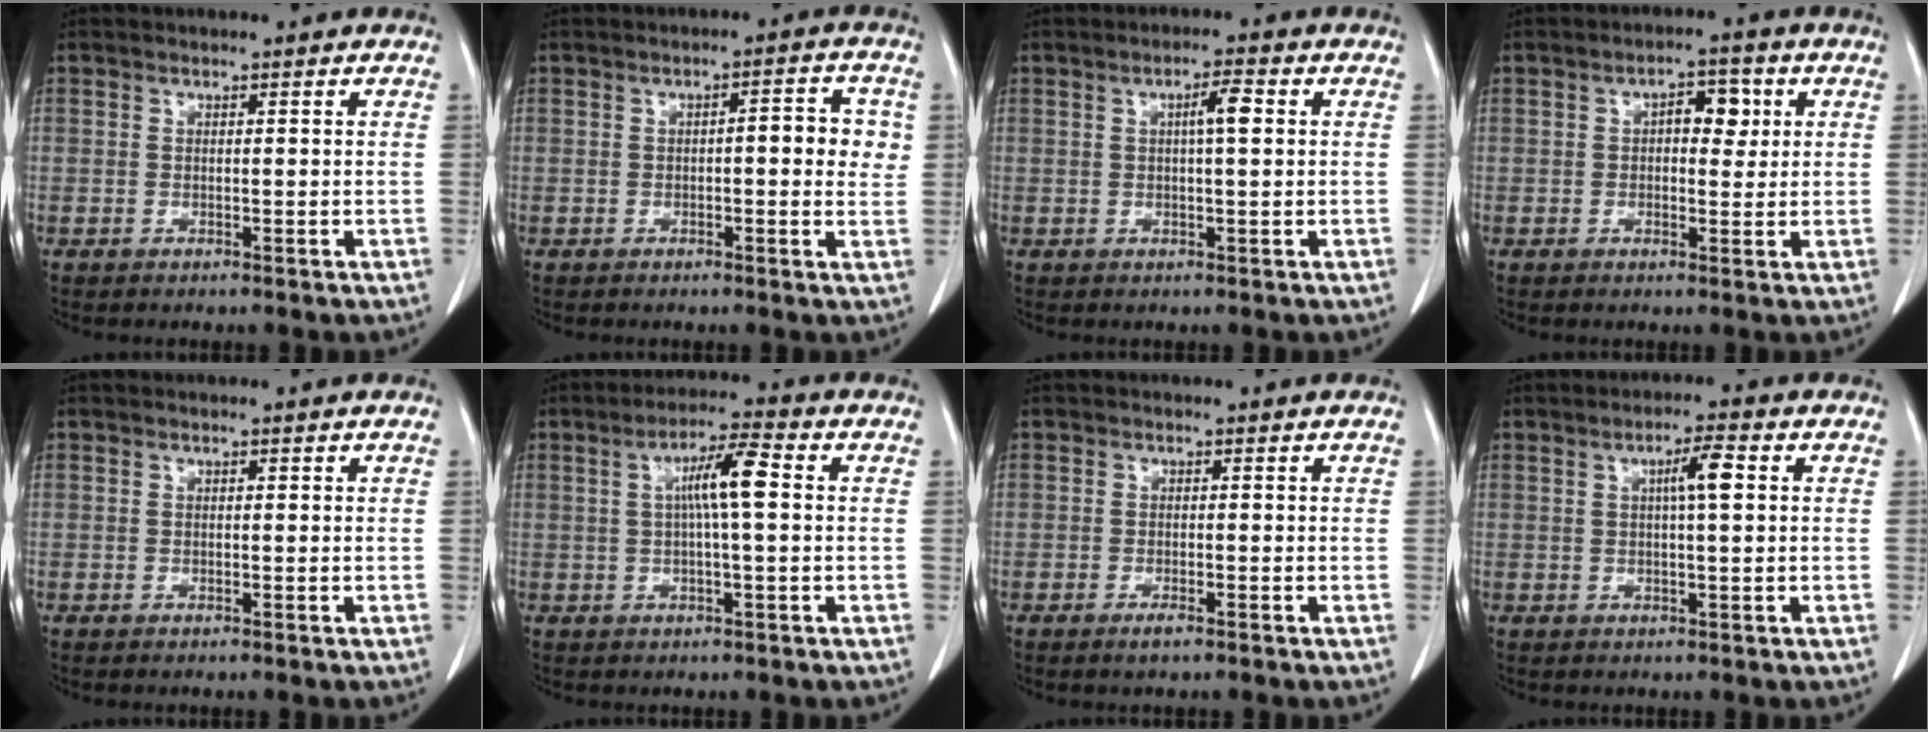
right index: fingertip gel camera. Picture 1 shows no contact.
{"total": 5.3, "force": [0.5, 1.6, 5.0], "torque": [-0.061, 0.010, 0.003]}
{"total": 3.4, "force": [0.7, 0.3, 3.3], "torque": [-0.056, 0.004, 0.010]}
{"total": 4.7, "force": [1.1, 2.4, 3.9], "torque": [-0.055, 0.014, 0.015]}
{"total": 0.0}
{"total": 6.9, "force": [1.0, 0.5, 6.8], "torque": [-0.122, 0.014, 0.013]}
{"total": 1.3, "force": [-0.9, 0.2, 0.9], "torque": [-0.019, -0.003, -0.014]}
{"total": 4.2, "force": [0.9, 0.3, 4.1], "torque": [-0.069, 0.005, 0.014]}